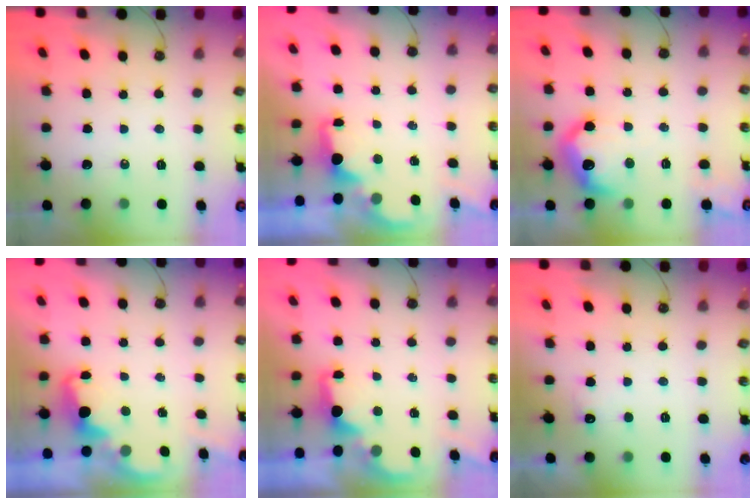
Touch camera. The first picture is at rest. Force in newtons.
{"total": 1.7, "press": 1.6, "slide": 0.6}
{"total": 12.7, "press": 12.7, "slide": 1.1}
{"total": 2.4, "press": 2.3, "slide": 0.5}
{"total": 2.1, "press": 1.9, "slide": 0.8}
{"total": 6.0, "press": 5.9, "slide": 1.3}